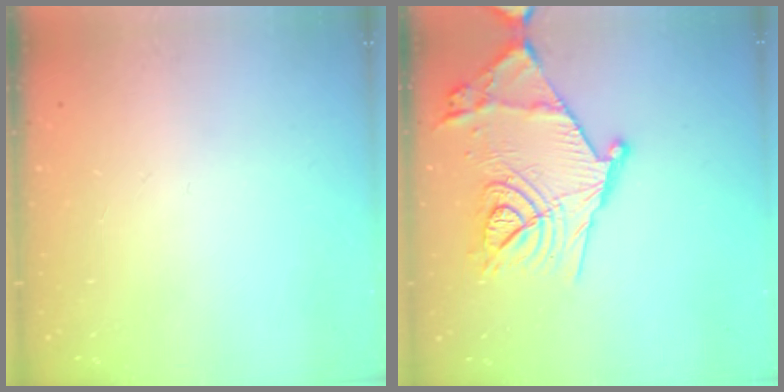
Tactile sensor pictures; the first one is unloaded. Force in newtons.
{"total": 22.3, "press": 22.3, "slide": 1.1}